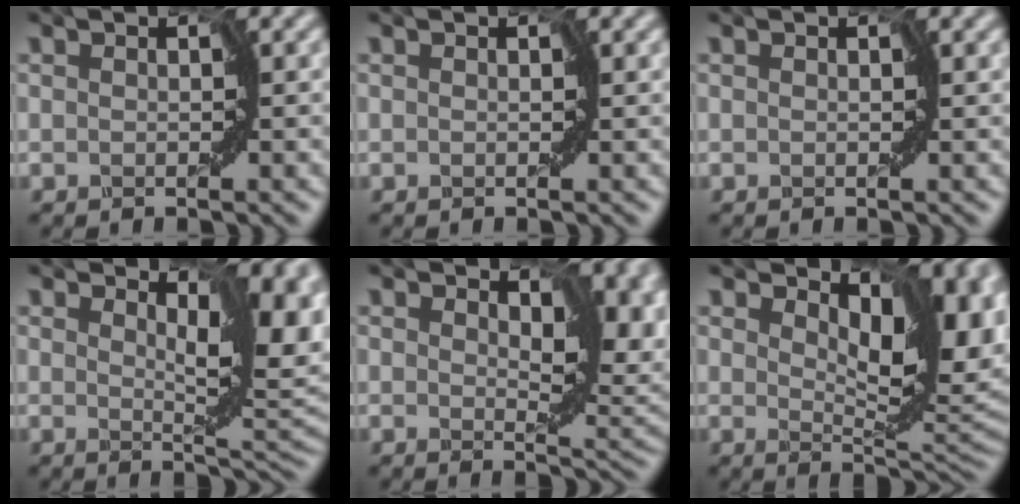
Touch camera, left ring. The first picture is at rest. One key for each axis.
{"total": 0.0}
{"total": 0.0}
{"total": 7.9, "fx": 1.6, "fy": 3.4, "fz": 7.0, "tx": -0.109, "ty": -0.004, "tz": 0.030}
{"total": 8.5, "fx": 1.9, "fy": 4.3, "fz": 7.1, "tx": -0.102, "ty": -0.004, "tz": 0.030}
{"total": 10.5, "fx": 2.4, "fy": 5.5, "fz": 8.6, "tx": -0.121, "ty": -0.012, "tz": 0.043}